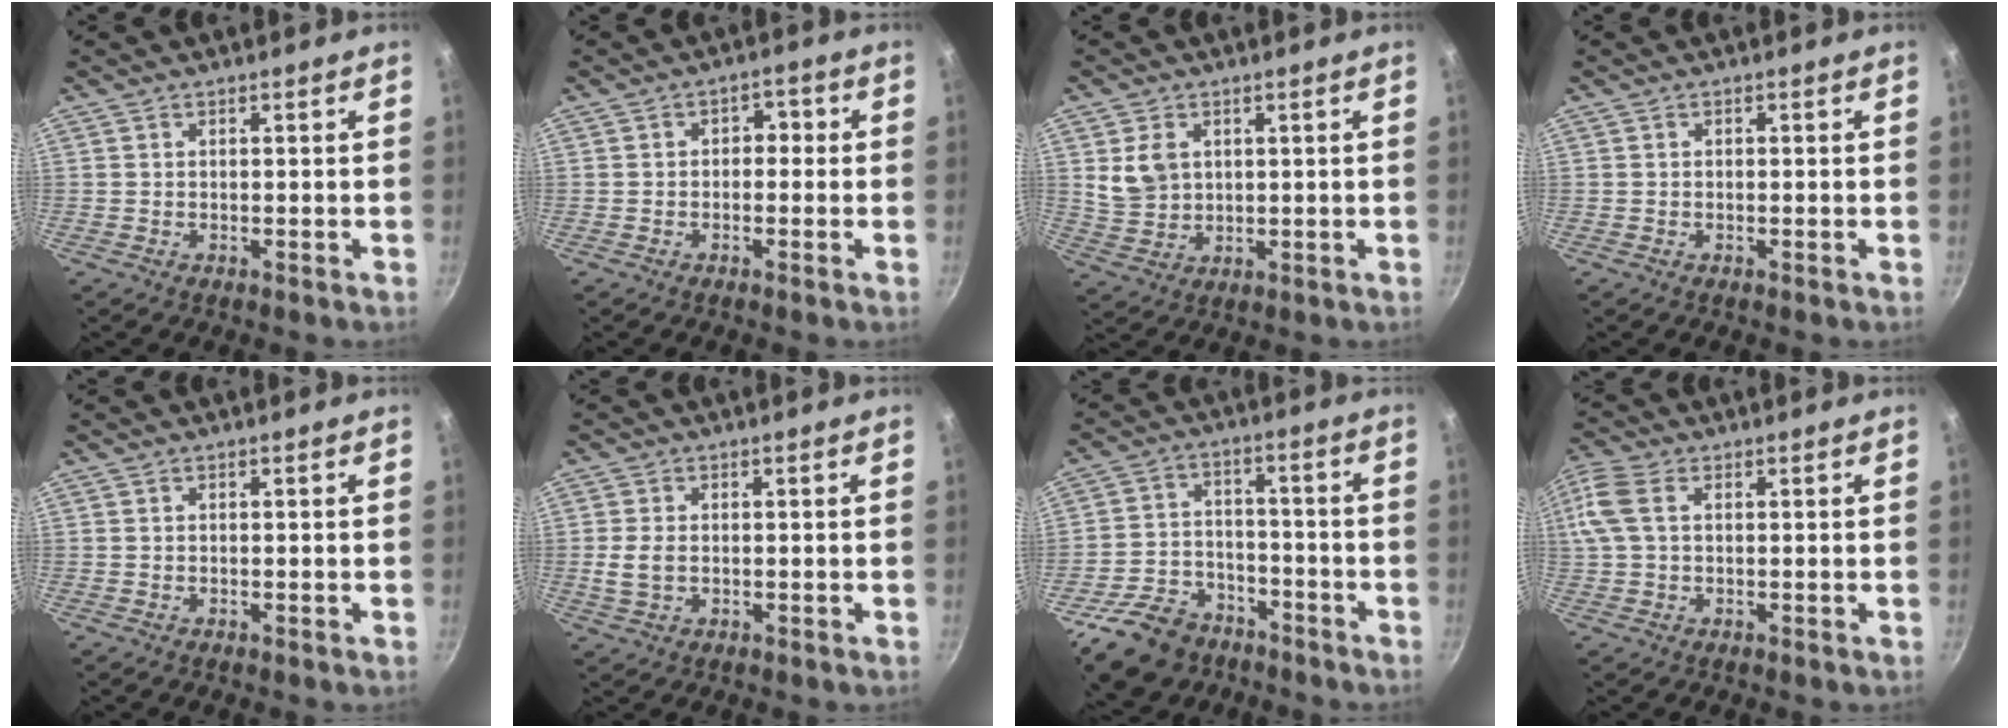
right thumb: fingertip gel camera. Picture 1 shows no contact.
{"total": 2.9, "force": [-0.4, 2.2, 1.8], "torque": [-0.001, 0.011, -0.013]}
{"total": 6.3, "force": [1.9, 4.8, 3.6], "torque": [-0.055, -0.010, 0.047]}
{"total": 0.0}
{"total": 0.0}
{"total": 3.8, "force": [-0.2, 2.6, 2.7], "torque": [-0.054, -0.002, -0.001]}
{"total": 13.8, "force": [-9.2, 8.8, 5.4], "torque": [-0.088, 0.059, -0.150]}
{"total": 8.1, "force": [1.9, 4.8, 6.2], "torque": [-0.142, 0.019, 0.031]}